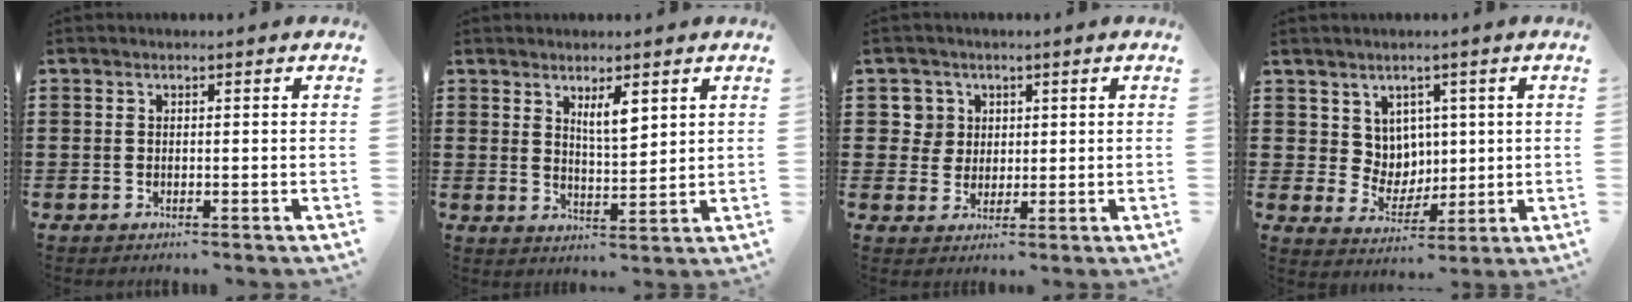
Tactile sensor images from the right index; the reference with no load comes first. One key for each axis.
{"total": 4.1, "fx": 2.4, "fy": 1.1, "fz": 3.1, "tx": -0.057, "ty": 0.001, "tz": 0.040}
{"total": 4.3, "fx": 1.5, "fy": 4.0, "fz": 0.4, "tx": -0.029, "ty": 0.015, "tz": 0.028}
{"total": 5.3, "fx": 2.8, "fy": 4.4, "fz": 0.7, "tx": -0.043, "ty": -0.003, "tz": 0.053}